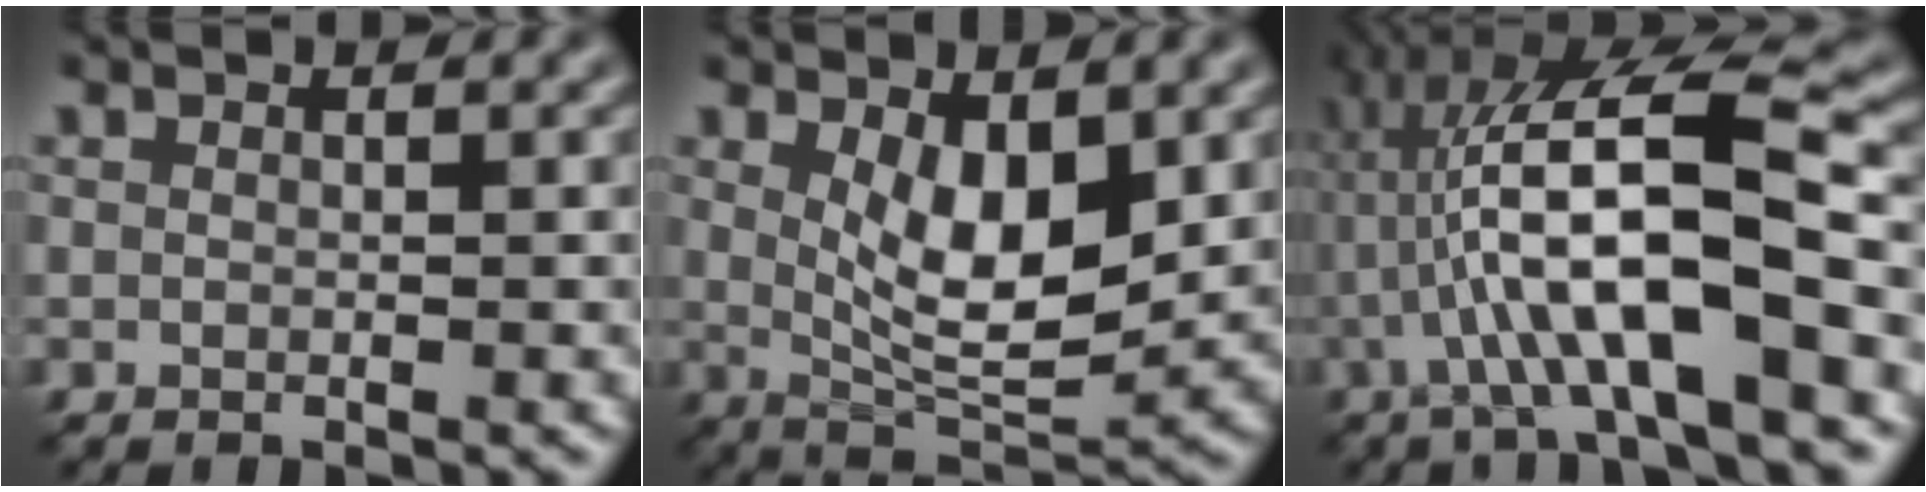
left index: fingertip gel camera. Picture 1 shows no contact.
{"total": 5.9, "force": [1.3, 2.5, 5.2], "torque": [-0.093, -0.015, 0.031]}
{"total": 11.3, "force": [-1.8, 2.4, 10.9], "torque": [-0.191, 0.024, -0.033]}